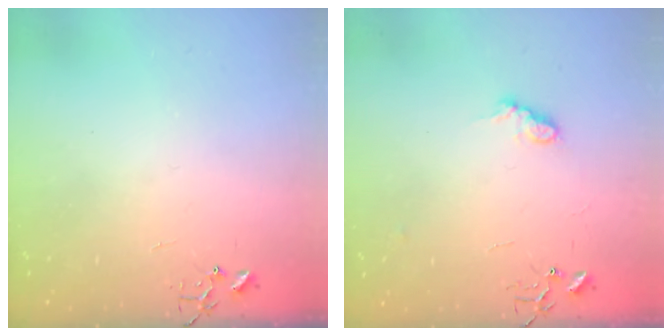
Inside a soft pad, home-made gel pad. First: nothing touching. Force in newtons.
{"total": 7.6, "press": 7.6, "slide": 0.5}